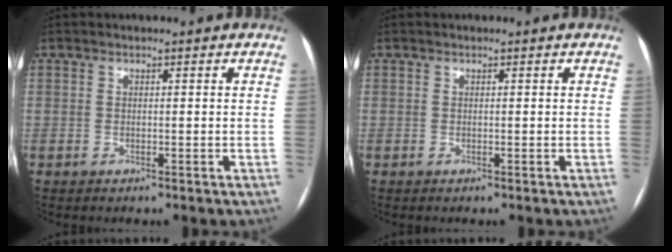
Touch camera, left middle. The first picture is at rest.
{"total": 0.0}